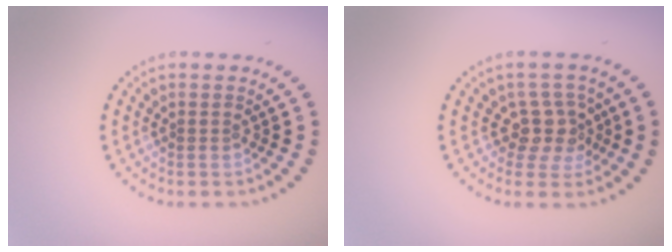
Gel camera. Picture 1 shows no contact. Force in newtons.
{"total": 2.9, "press": 2.3, "slide": 1.8}